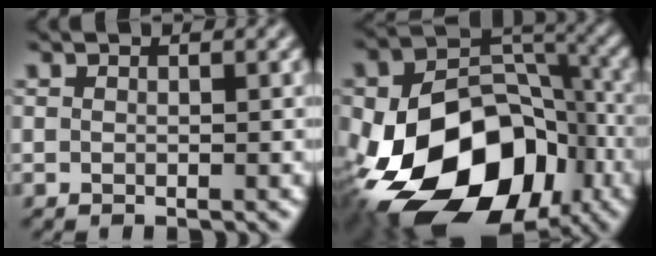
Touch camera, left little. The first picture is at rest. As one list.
[{"total": 19.3, "force": [-8.4, 12.8, 11.7], "torque": [-0.206, -0.013, -0.138]}]